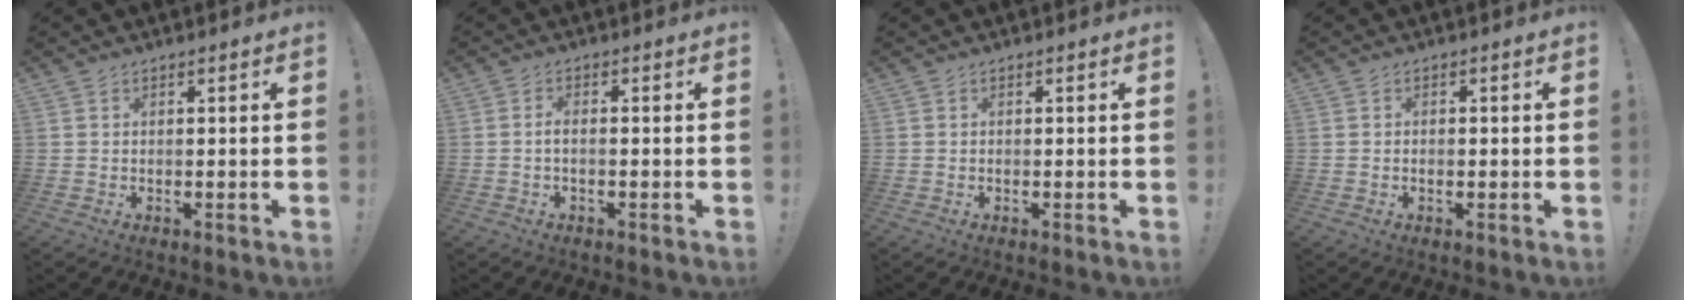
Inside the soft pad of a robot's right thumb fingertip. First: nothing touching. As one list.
[{"total": 2.3, "force": [-0.5, 0.4, 2.2], "torque": [-0.040, 0.003, -0.010]}, {"total": 0.0}, {"total": 0.9, "force": [-0.4, 0.5, 0.6], "torque": [-0.003, 0.000, -0.009]}]